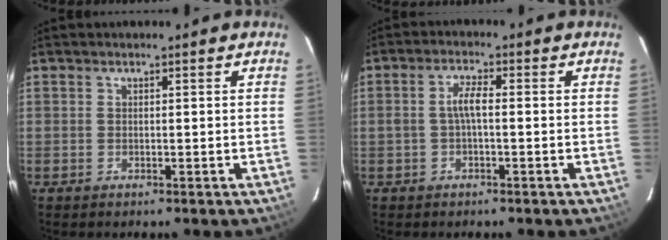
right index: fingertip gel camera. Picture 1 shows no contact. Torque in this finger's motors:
{"motor_torque": [0.34, -0.24, 0.20, 0.07]}